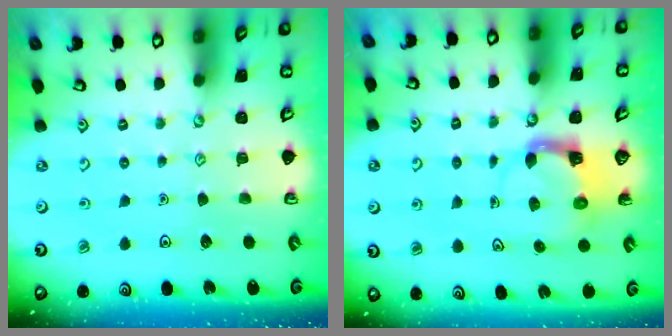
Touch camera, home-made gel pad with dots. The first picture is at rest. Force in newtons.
{"total": 3.7, "press": 3.6, "slide": 0.5}